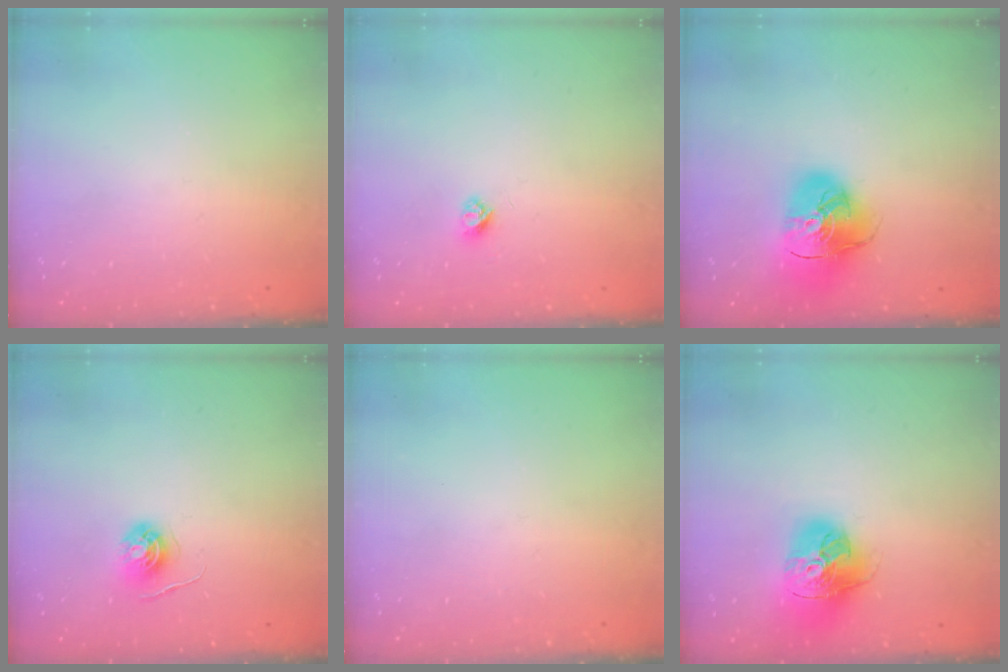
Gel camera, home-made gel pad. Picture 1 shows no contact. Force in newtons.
{"total": 3.1, "press": 3.0, "slide": 0.4}
{"total": 16.9, "press": 16.8, "slide": 2.0}
{"total": 5.3, "press": 5.3, "slide": 0.5}
{"total": 0.0}
{"total": 18.6, "press": 18.5, "slide": 1.9}